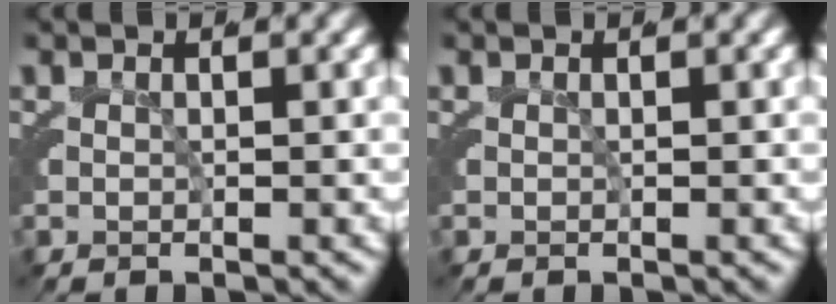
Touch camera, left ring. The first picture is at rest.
{"total": 0.0}